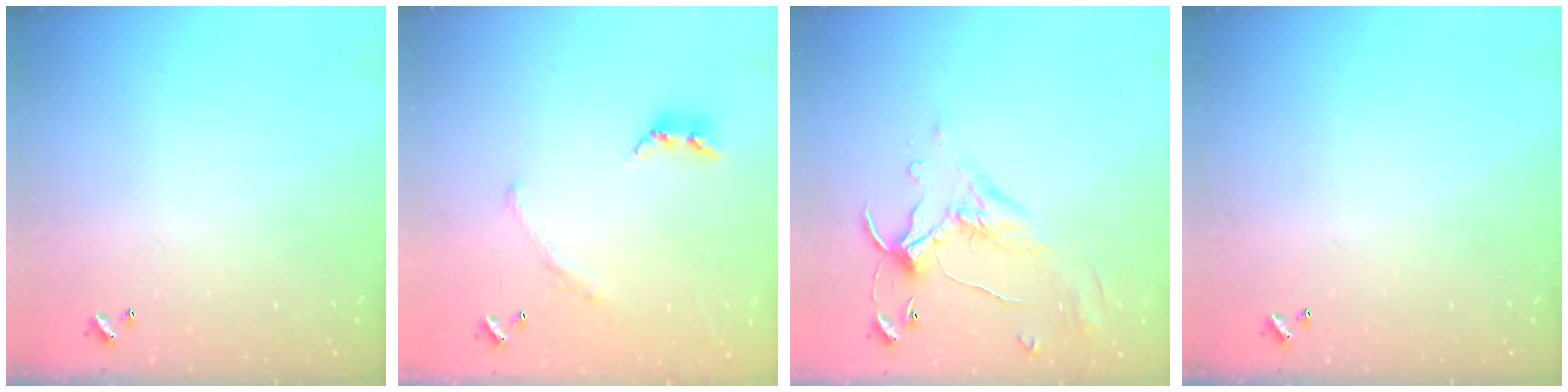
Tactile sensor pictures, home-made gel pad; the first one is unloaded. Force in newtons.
{"total": 1.6, "press": 1.1, "slide": 1.1}
{"total": 1.1, "press": 0.5, "slide": 1.0}
{"total": 0.0}